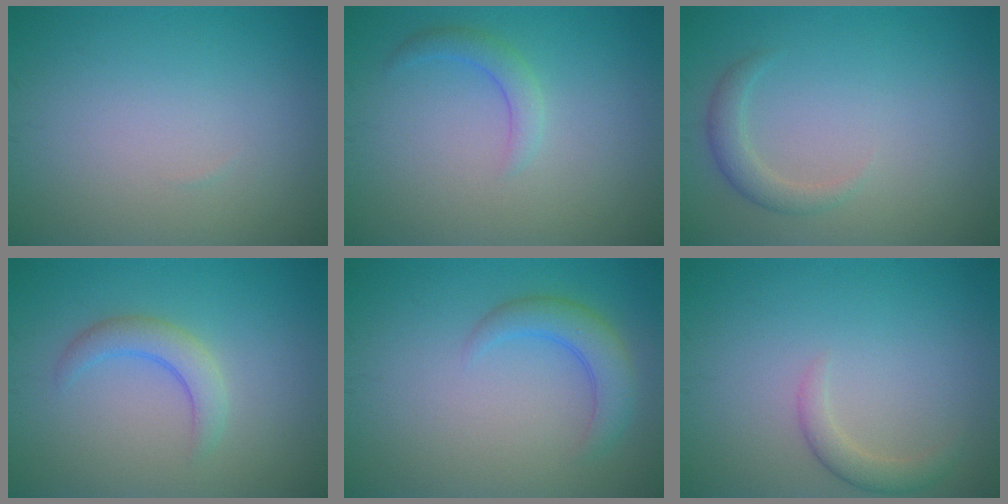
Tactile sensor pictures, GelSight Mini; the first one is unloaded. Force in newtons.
{"total": 1.7, "press": 1.7, "slide": 0.1}
{"total": 1.8, "press": 1.8, "slide": 0.2}
{"total": 2.6, "press": 2.6, "slide": 0.2}
{"total": 3.1, "press": 3.1, "slide": 0.1}
{"total": 1.8, "press": 1.8, "slide": 0.2}